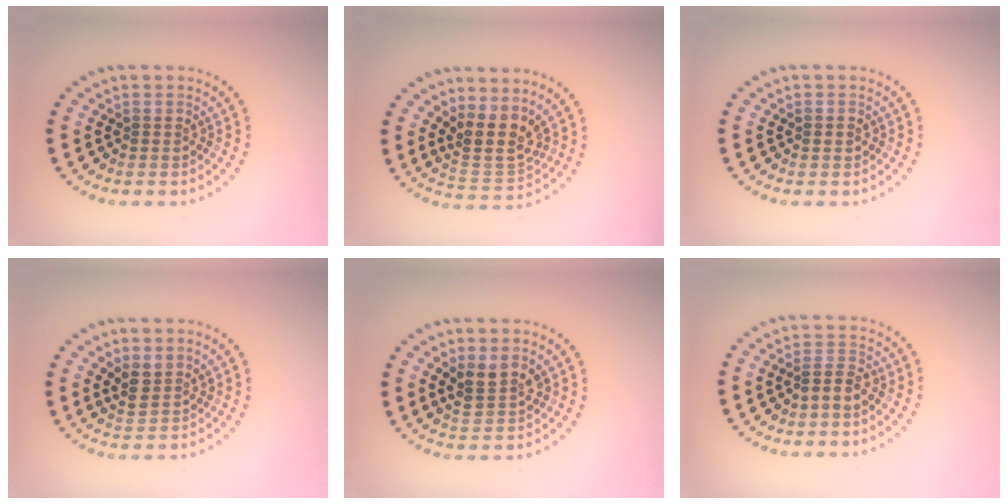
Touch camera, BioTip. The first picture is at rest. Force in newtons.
{"total": 3.9, "press": 3.0, "slide": 2.4}
{"total": 0.9, "press": 0.9, "slide": 0.1}
{"total": 2.1, "press": 1.7, "slide": 1.1}
{"total": 2.6, "press": 2.4, "slide": 0.9}
{"total": 1.9, "press": 1.7, "slide": 0.9}